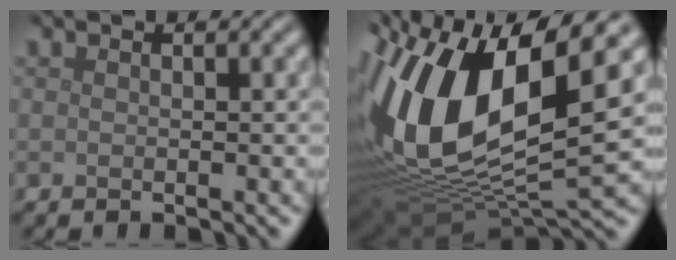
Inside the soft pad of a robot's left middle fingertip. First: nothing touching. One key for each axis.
{"total": 17.7, "fx": 3.4, "fy": 8.4, "fz": 15.2, "tx": -0.318, "ty": 0.000, "tz": 0.058}